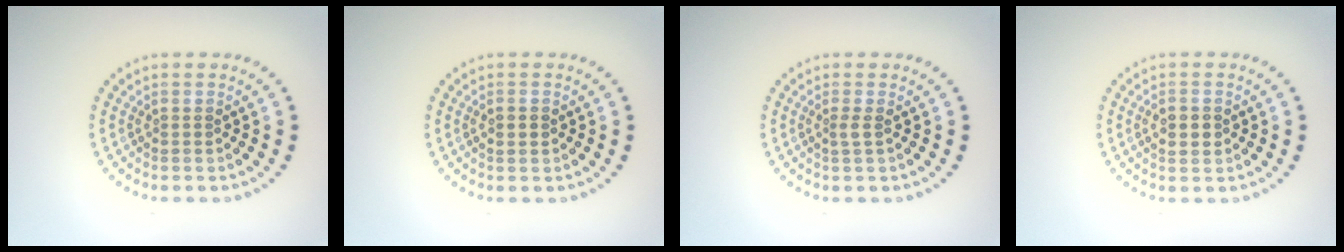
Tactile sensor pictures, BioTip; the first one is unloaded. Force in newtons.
{"total": 1.0, "press": 1.0, "slide": 0.2}
{"total": 0.9, "press": 0.6, "slide": 0.6}
{"total": 2.5, "press": 2.5, "slide": 0.1}